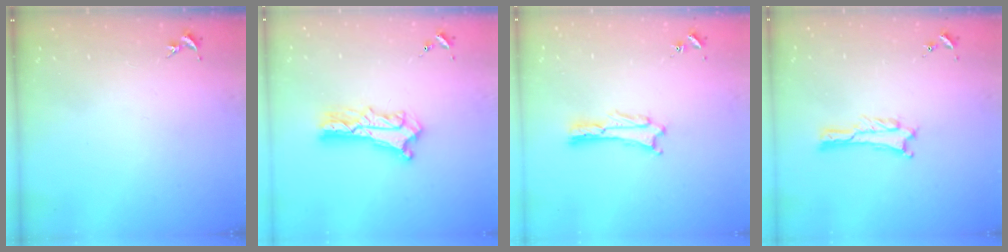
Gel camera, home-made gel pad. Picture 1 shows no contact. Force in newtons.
{"total": 5.8, "press": 5.8, "slide": 0.4}
{"total": 0.0}
{"total": 0.9, "press": 0.9, "slide": 0.1}